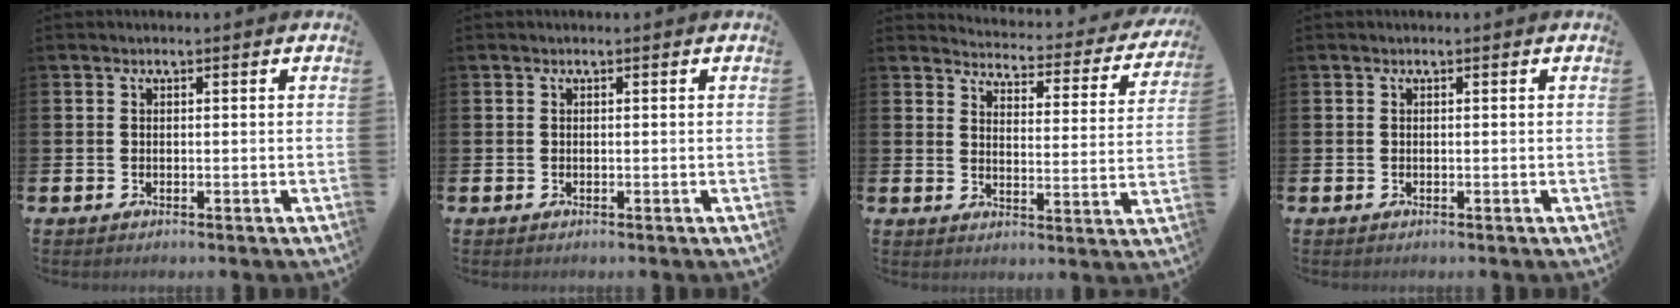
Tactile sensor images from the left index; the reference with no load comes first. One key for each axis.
{"total": 0.0}
{"total": 3.4, "fx": 3.2, "fy": 0.8, "fz": 0.5, "tx": -0.025, "ty": -0.037, "tz": 0.046}
{"total": 0.0}